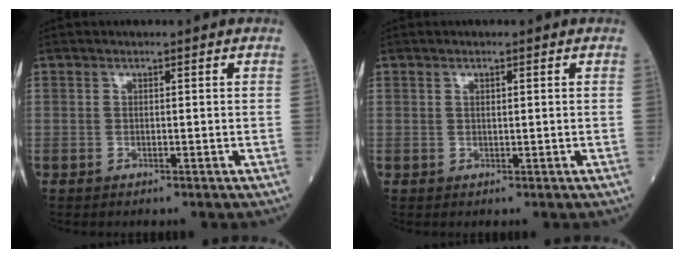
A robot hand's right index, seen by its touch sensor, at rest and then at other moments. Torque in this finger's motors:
{"motor_torque": [-0.09, 0.01, -0.03, -0.01]}